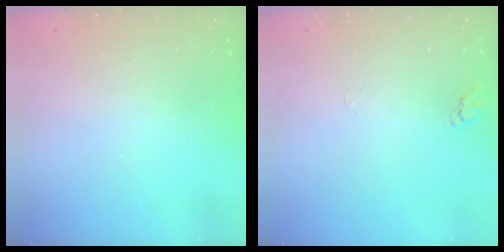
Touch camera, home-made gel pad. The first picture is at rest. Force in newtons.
{"total": 2.2, "press": 2.2, "slide": 0.2}